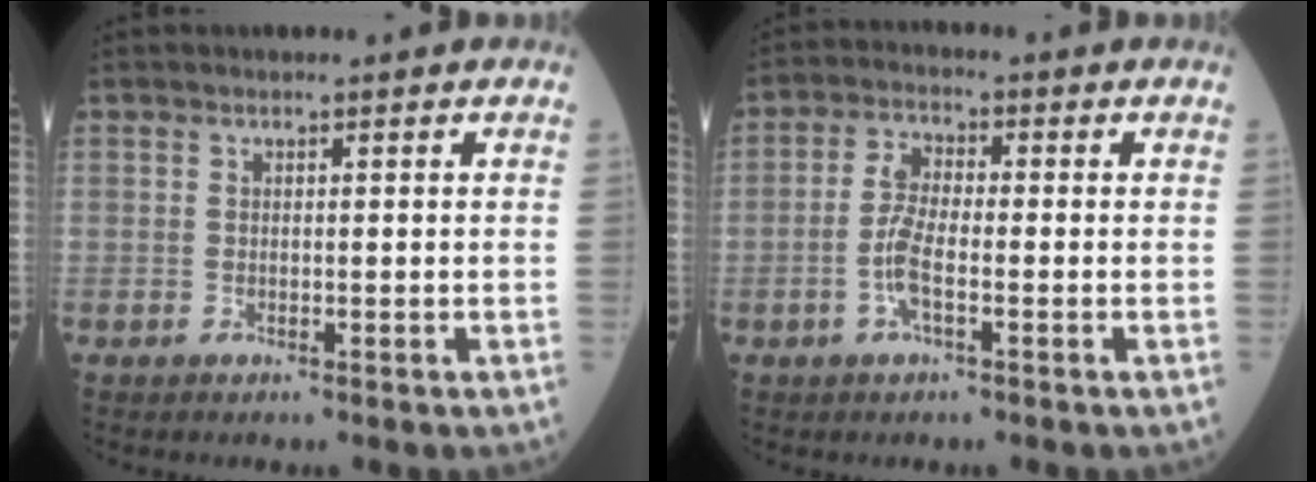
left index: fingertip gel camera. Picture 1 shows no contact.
{"total": 5.2, "force": [-1.7, 1.6, 4.7], "torque": [-0.106, -0.003, -0.039]}